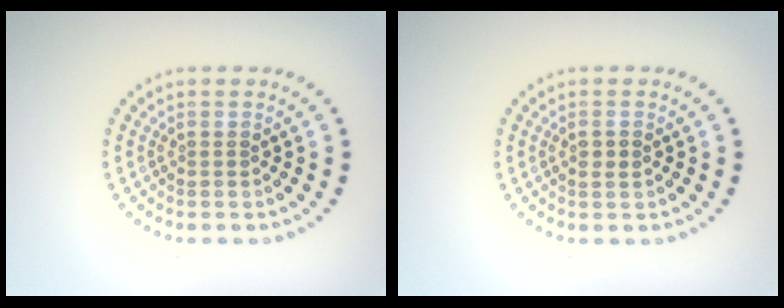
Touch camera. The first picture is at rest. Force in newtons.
{"total": 1.1, "press": 1.0, "slide": 0.3}